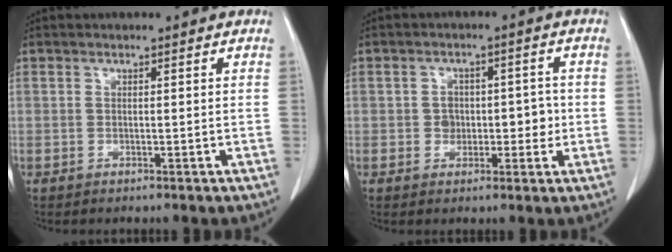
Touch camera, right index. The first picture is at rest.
{"total": 4.9, "force": [-0.5, 3.6, 3.3], "torque": [-0.032, 0.020, -0.003]}